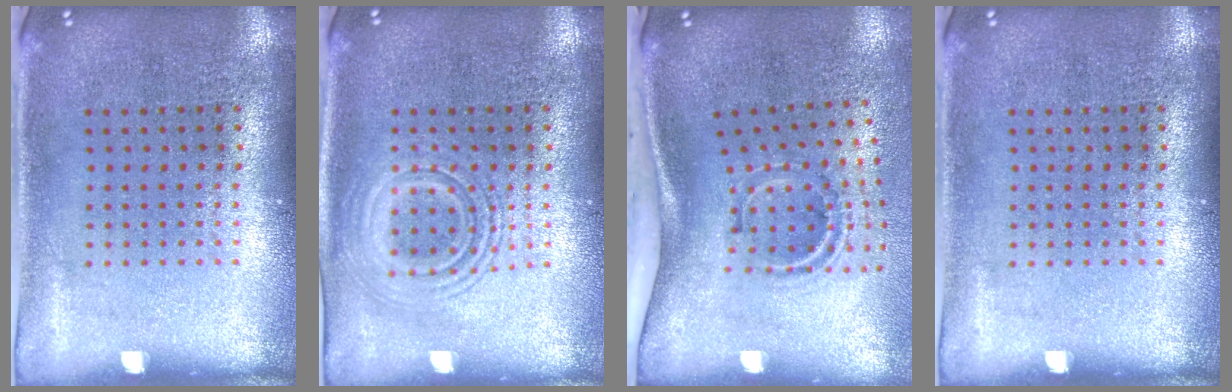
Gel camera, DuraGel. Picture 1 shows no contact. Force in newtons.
{"total": 2.4, "press": 2.4, "slide": 0.4}
{"total": 2.2, "press": 1.2, "slide": 1.8}
{"total": 0.0}